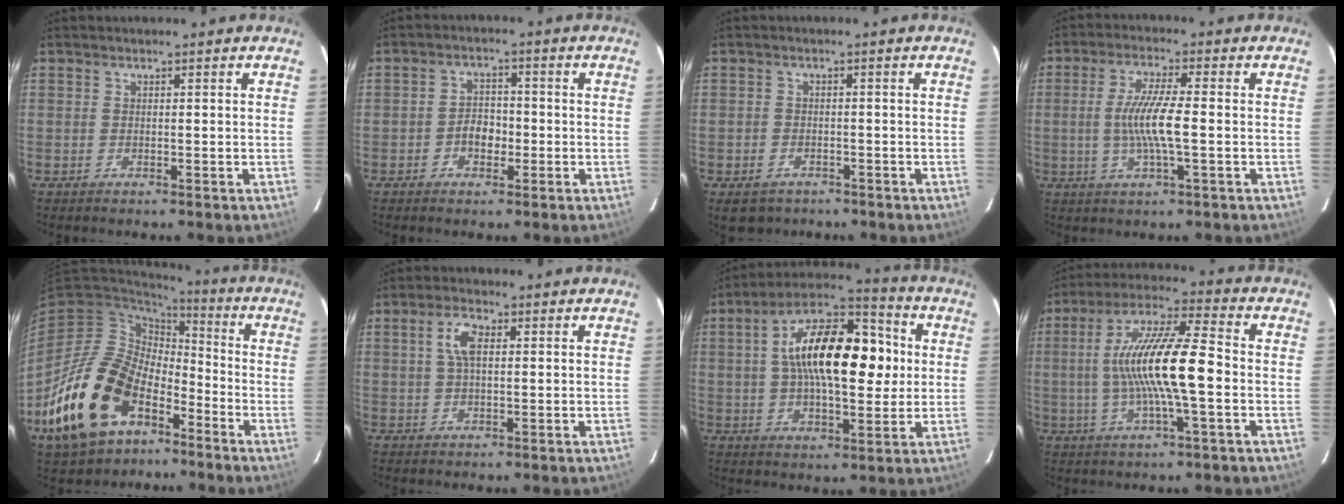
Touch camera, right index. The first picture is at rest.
{"total": 3.8, "force": [-1.4, 2.8, 2.2], "torque": [-0.039, 0.010, -0.022]}
{"total": 5.0, "force": [-3.2, 3.6, 1.5], "torque": [-0.037, -0.001, -0.044]}
{"total": 8.1, "force": [-0.9, 0.6, 8.0], "torque": [-0.154, -0.003, -0.017]}
{"total": 22.4, "force": [-11.5, 13.6, 13.7], "torque": [-0.285, 0.000, -0.196]}
{"total": 4.6, "force": [1.1, 2.1, 4.0], "torque": [-0.077, 0.011, 0.022]}
{"total": 19.7, "force": [2.6, 9.0, 17.4], "torque": [-0.297, 0.033, 0.035]}
{"total": 15.6, "force": [-1.2, 2.0, 15.4], "torque": [-0.287, 0.013, -0.027]}